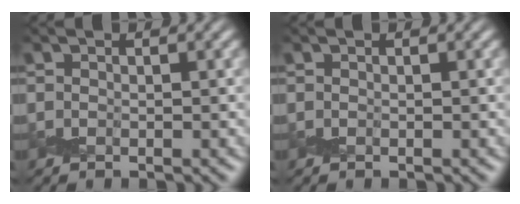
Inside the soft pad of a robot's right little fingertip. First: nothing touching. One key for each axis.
{"total": 0.0}